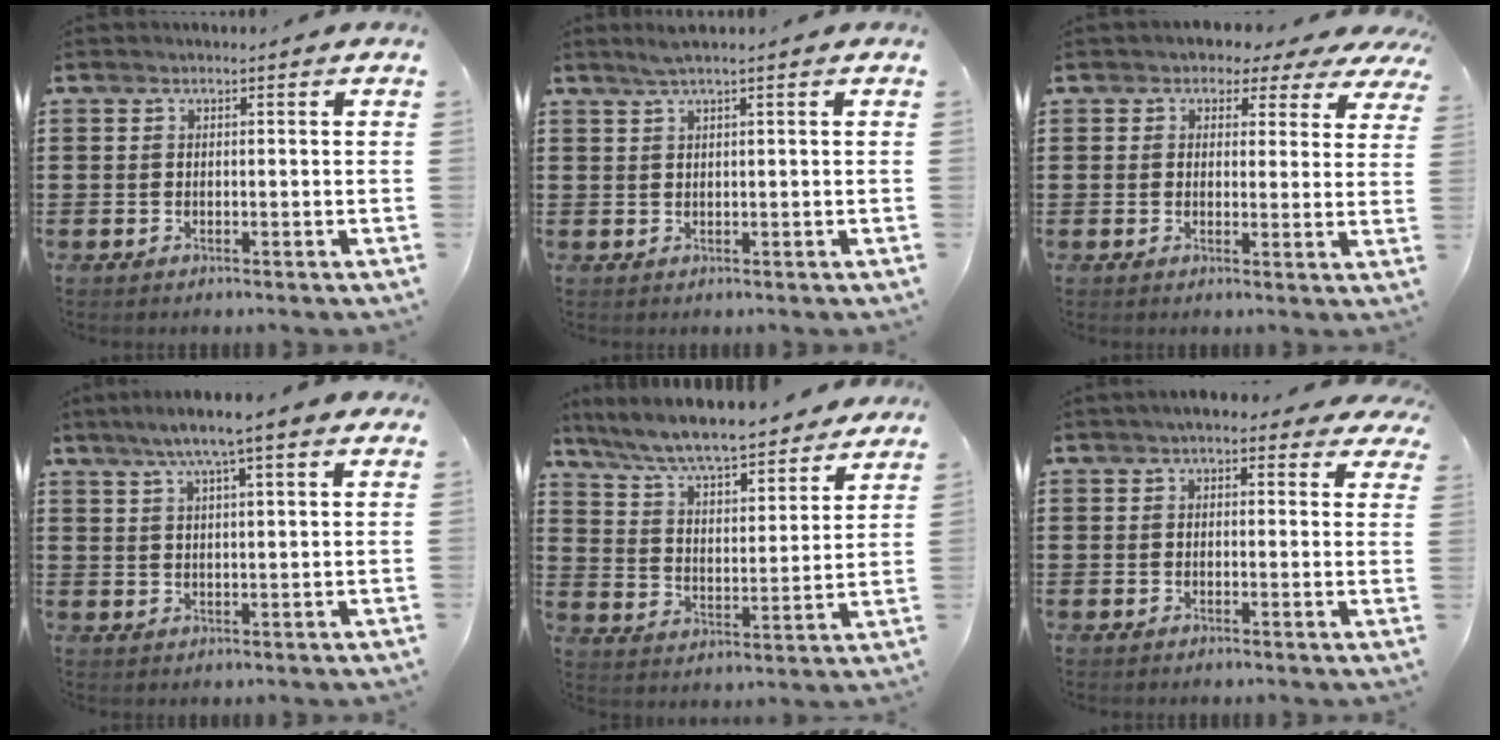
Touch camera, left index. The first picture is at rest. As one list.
[{"total": 1.8, "force": [0.8, -0.2, 1.5], "torque": [-0.028, -0.001, 0.015]}, {"total": 2.6, "force": [1.7, 1.8, 0.8], "torque": [-0.021, -0.004, 0.026]}, {"total": 6.3, "force": [4.4, 0.6, 4.5], "torque": [-0.097, 0.000, 0.077]}, {"total": 8.4, "force": [7.7, 0.5, 3.3], "torque": [-0.094, -0.045, 0.132]}, {"total": 3.5, "force": [2.7, 1.4, 1.8], "torque": [-0.036, -0.001, 0.046]}]